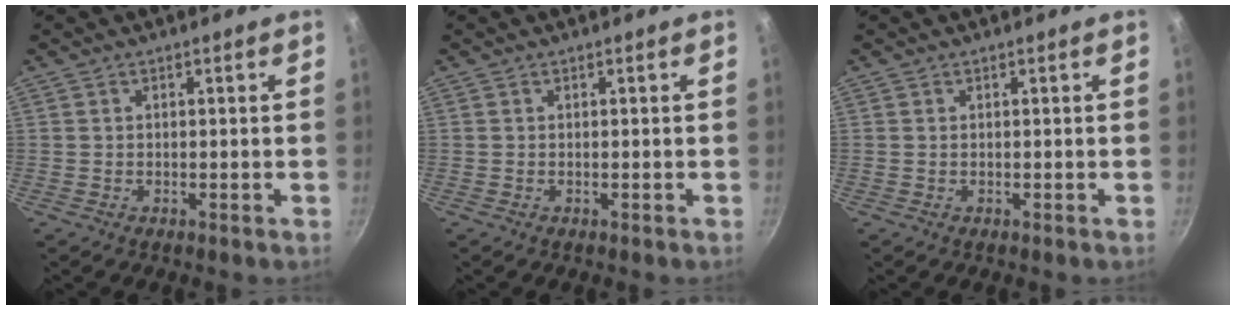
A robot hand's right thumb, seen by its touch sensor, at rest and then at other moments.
{"total": 0.0}
{"total": 0.0}